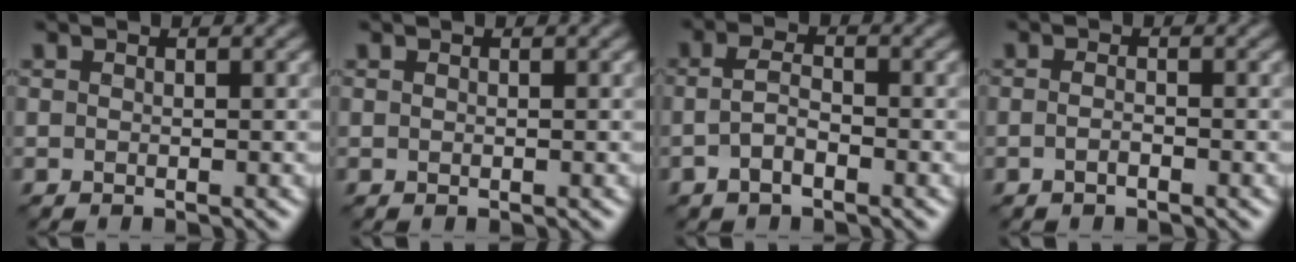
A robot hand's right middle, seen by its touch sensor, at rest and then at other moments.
{"total": 0.0}
{"total": 2.2, "force": [-1.1, 0.8, 1.8], "torque": [-0.041, 0.005, -0.024]}
{"total": 0.8, "force": [-0.6, 0.0, 0.5], "torque": [-0.015, 0.002, -0.011]}